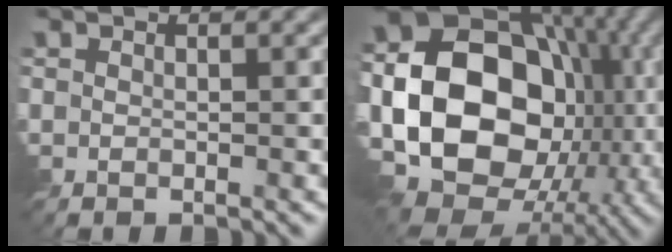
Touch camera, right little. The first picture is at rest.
{"total": 21.5, "force": [-2.3, 16.3, 13.9], "torque": [-0.266, -0.001, -0.047]}